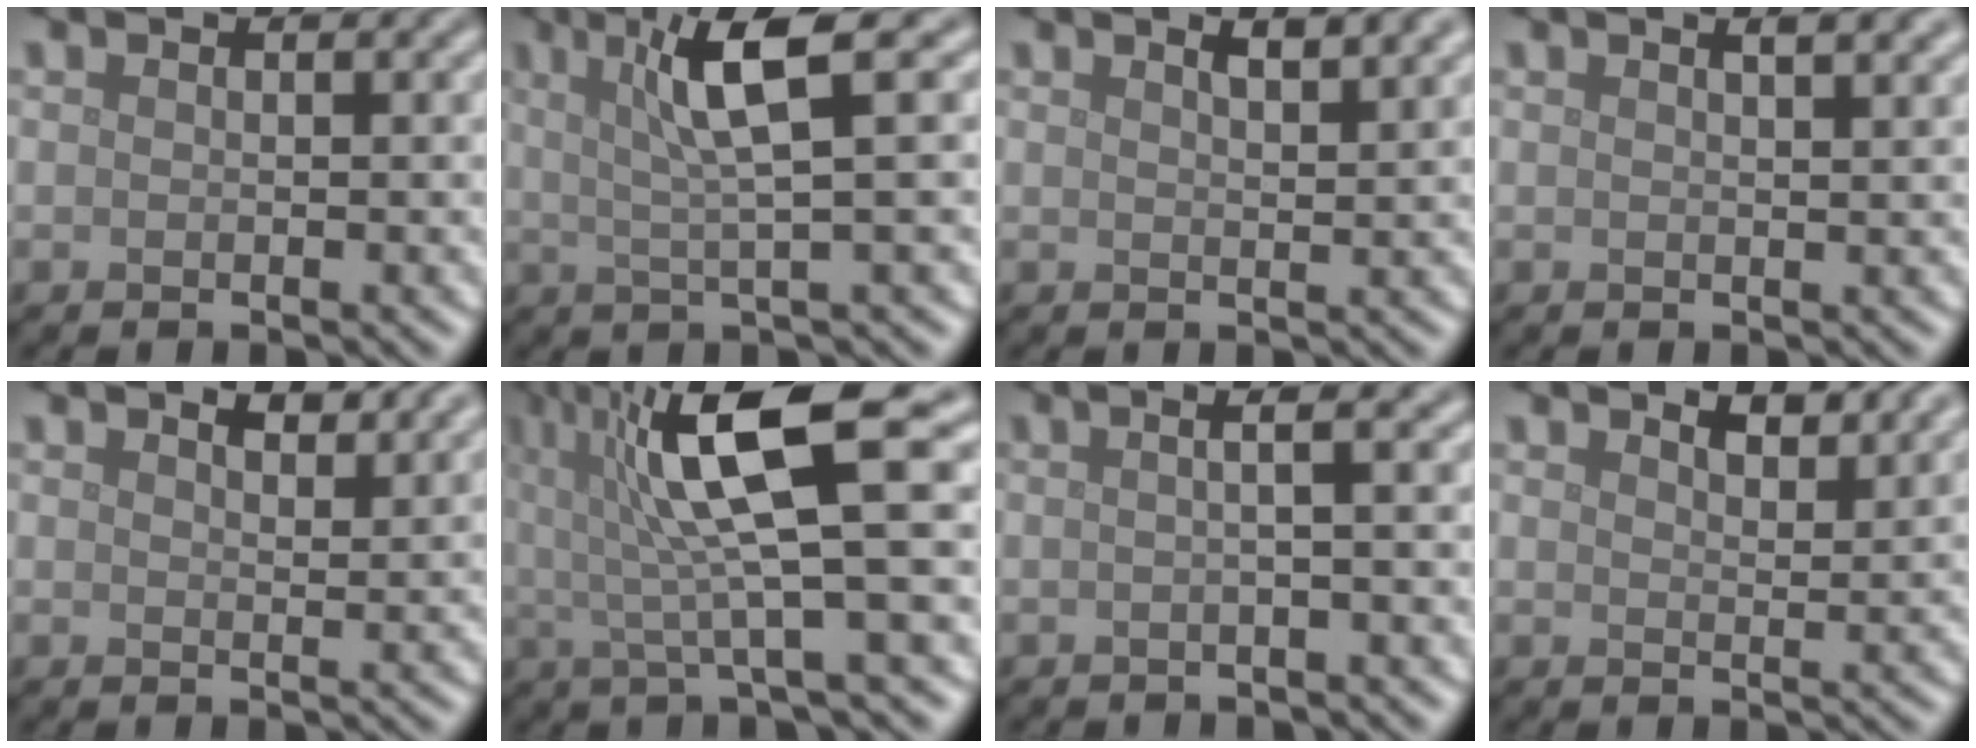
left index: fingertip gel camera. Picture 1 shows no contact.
{"total": 5.8, "force": [2.0, 0.7, 5.4], "torque": [-0.094, 0.008, 0.036]}
{"total": 4.4, "force": [2.8, 1.5, 3.0], "torque": [-0.016, 0.020, 0.017]}
{"total": 3.5, "force": [2.0, 1.4, 2.5], "torque": [-0.005, 0.014, 0.004]}
{"total": 2.2, "force": [1.8, 0.5, 1.2], "torque": [-0.017, -0.002, 0.032]}
{"total": 9.9, "force": [2.4, 2.1, 9.3], "torque": [-0.158, 0.008, 0.040]}
{"total": 3.9, "force": [0.2, 1.4, 3.6], "torque": [-0.026, 0.009, -0.015]}
{"total": 2.8, "force": [2.3, 0.6, 1.4], "torque": [-0.022, -0.003, 0.038]}